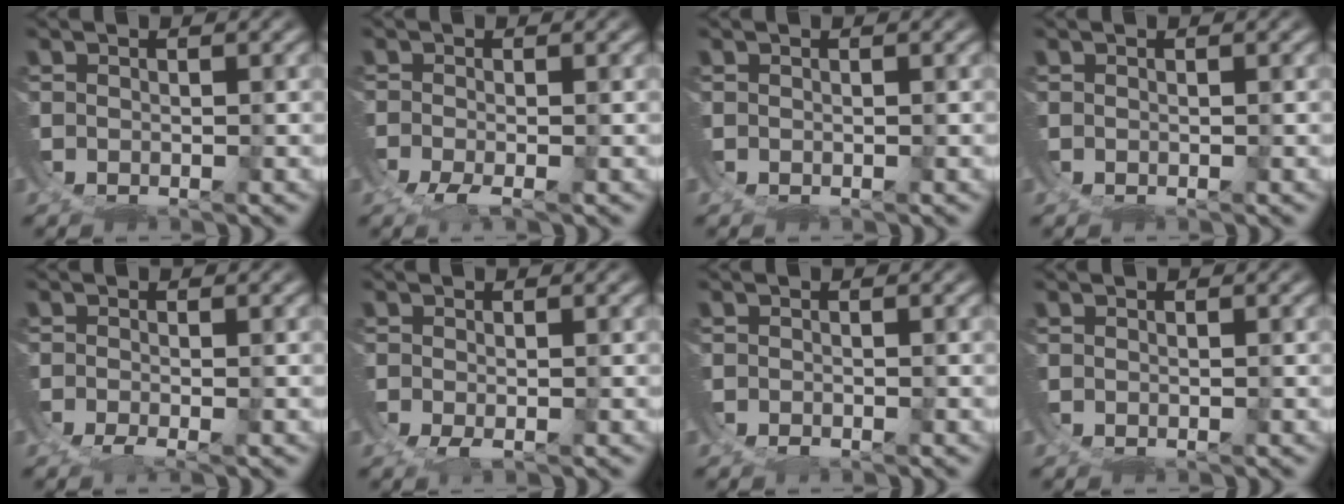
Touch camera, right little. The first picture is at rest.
{"total": 1.6, "force": [-1.3, 0.1, 1.0], "torque": [-0.025, -0.014, -0.019]}
{"total": 0.0}
{"total": 0.0}
{"total": 1.4, "force": [-1.1, 0.0, 0.9], "torque": [-0.014, -0.010, -0.017]}
{"total": 1.1, "force": [-0.6, 0.3, 0.8], "torque": [-0.020, -0.012, -0.007]}
{"total": 0.5, "force": [-0.5, 0.1, 0.0], "torque": [0.002, -0.002, -0.009]}
{"total": 0.0}